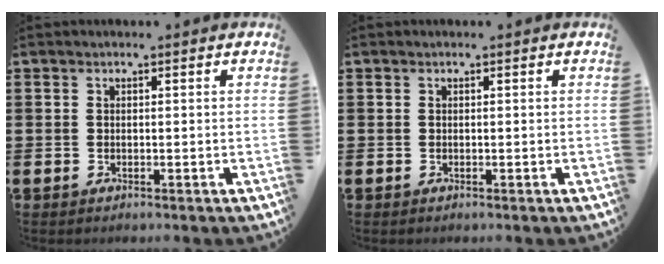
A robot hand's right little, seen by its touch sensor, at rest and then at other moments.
{"total": 0.0}